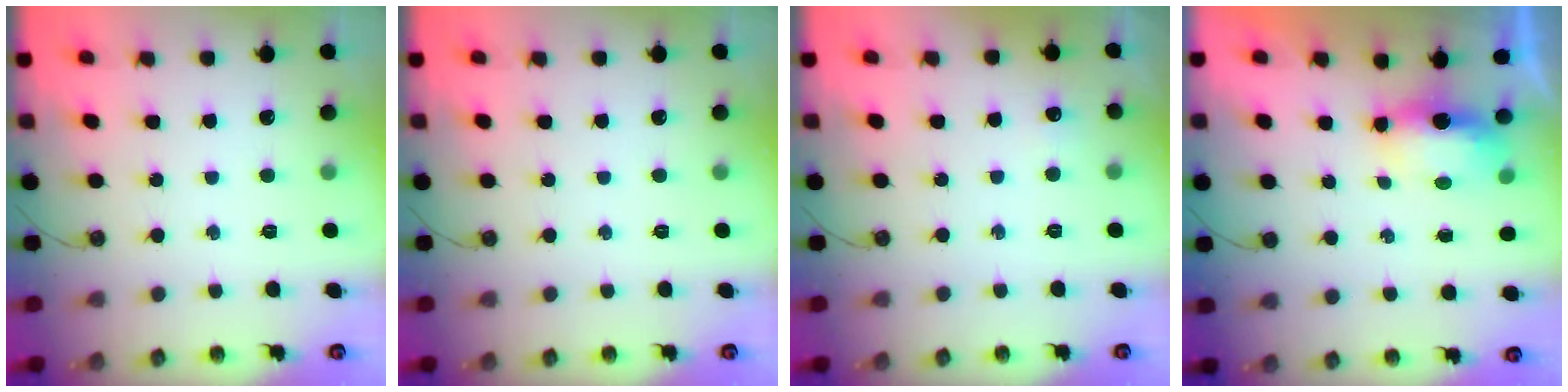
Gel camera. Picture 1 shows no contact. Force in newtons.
{"total": 0.0}
{"total": 3.9, "press": 3.8, "slide": 0.5}
{"total": 9.9, "press": 6.8, "slide": 7.2}